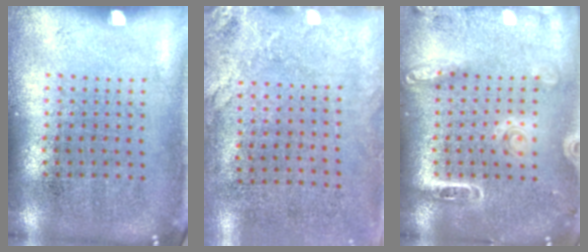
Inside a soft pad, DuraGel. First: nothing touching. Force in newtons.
{"total": 2.6, "press": 2.0, "slide": 1.6}
{"total": 1.8, "press": 1.7, "slide": 0.7}